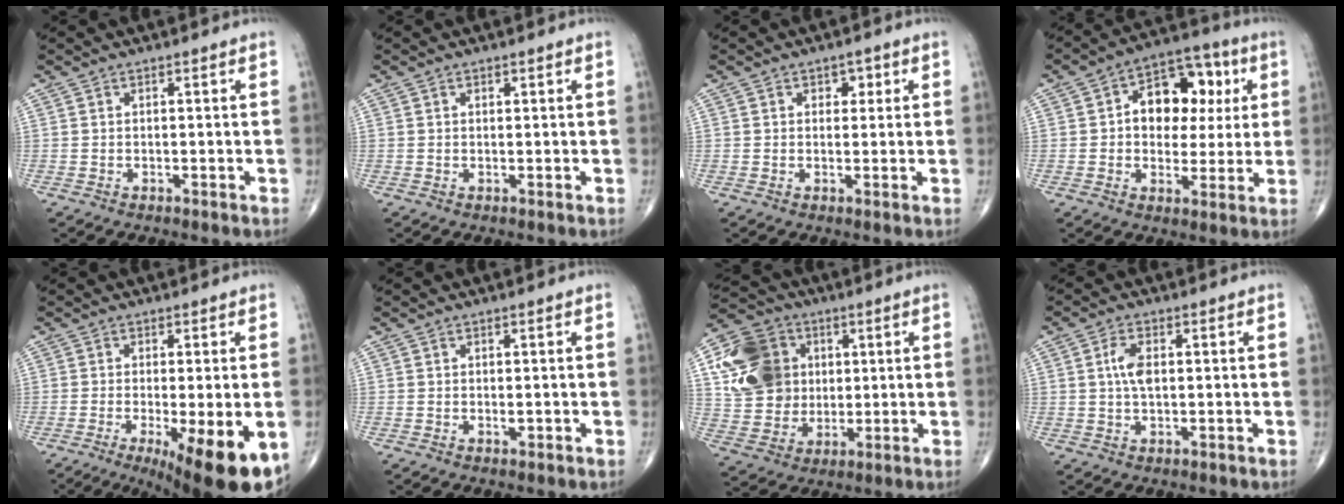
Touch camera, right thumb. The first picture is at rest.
{"total": 0.6, "force": [0.3, 0.4, 0.4], "torque": [-0.004, -0.002, 0.005]}
{"total": 2.6, "force": [1.0, 2.0, 1.5], "torque": [0.004, 0.000, 0.009]}
{"total": 14.6, "force": [2.8, 9.9, 10.3], "torque": [-0.094, 0.016, 0.036]}
{"total": 15.0, "force": [-6.1, 4.0, 13.2], "torque": [-0.160, -0.020, -0.082]}
{"total": 0.8, "force": [-0.1, 0.4, 0.6], "torque": [-0.008, -0.001, -0.002]}
{"total": 15.8, "force": [3.5, 13.3, 7.8], "torque": [-0.126, 0.001, 0.067]}
{"total": 4.3, "force": [0.6, 2.2, 3.7], "torque": [-0.078, 0.003, 0.009]}